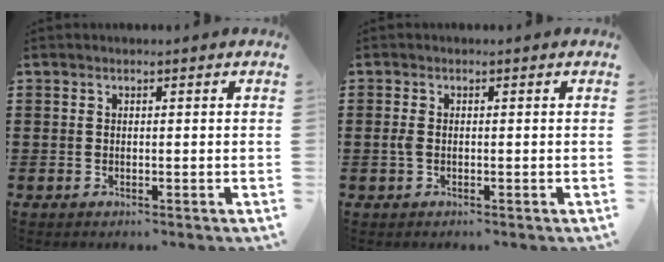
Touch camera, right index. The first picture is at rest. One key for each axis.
{"total": 1.5, "fx": -0.2, "fy": 0.8, "fz": 1.3, "tx": -0.040, "ty": -0.003, "tz": -0.010}